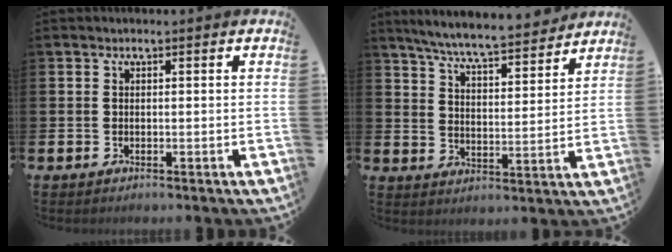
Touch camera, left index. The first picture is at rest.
{"total": 7.1, "force": [6.8, 0.4, 1.9], "torque": [-0.058, -0.051, 0.116]}